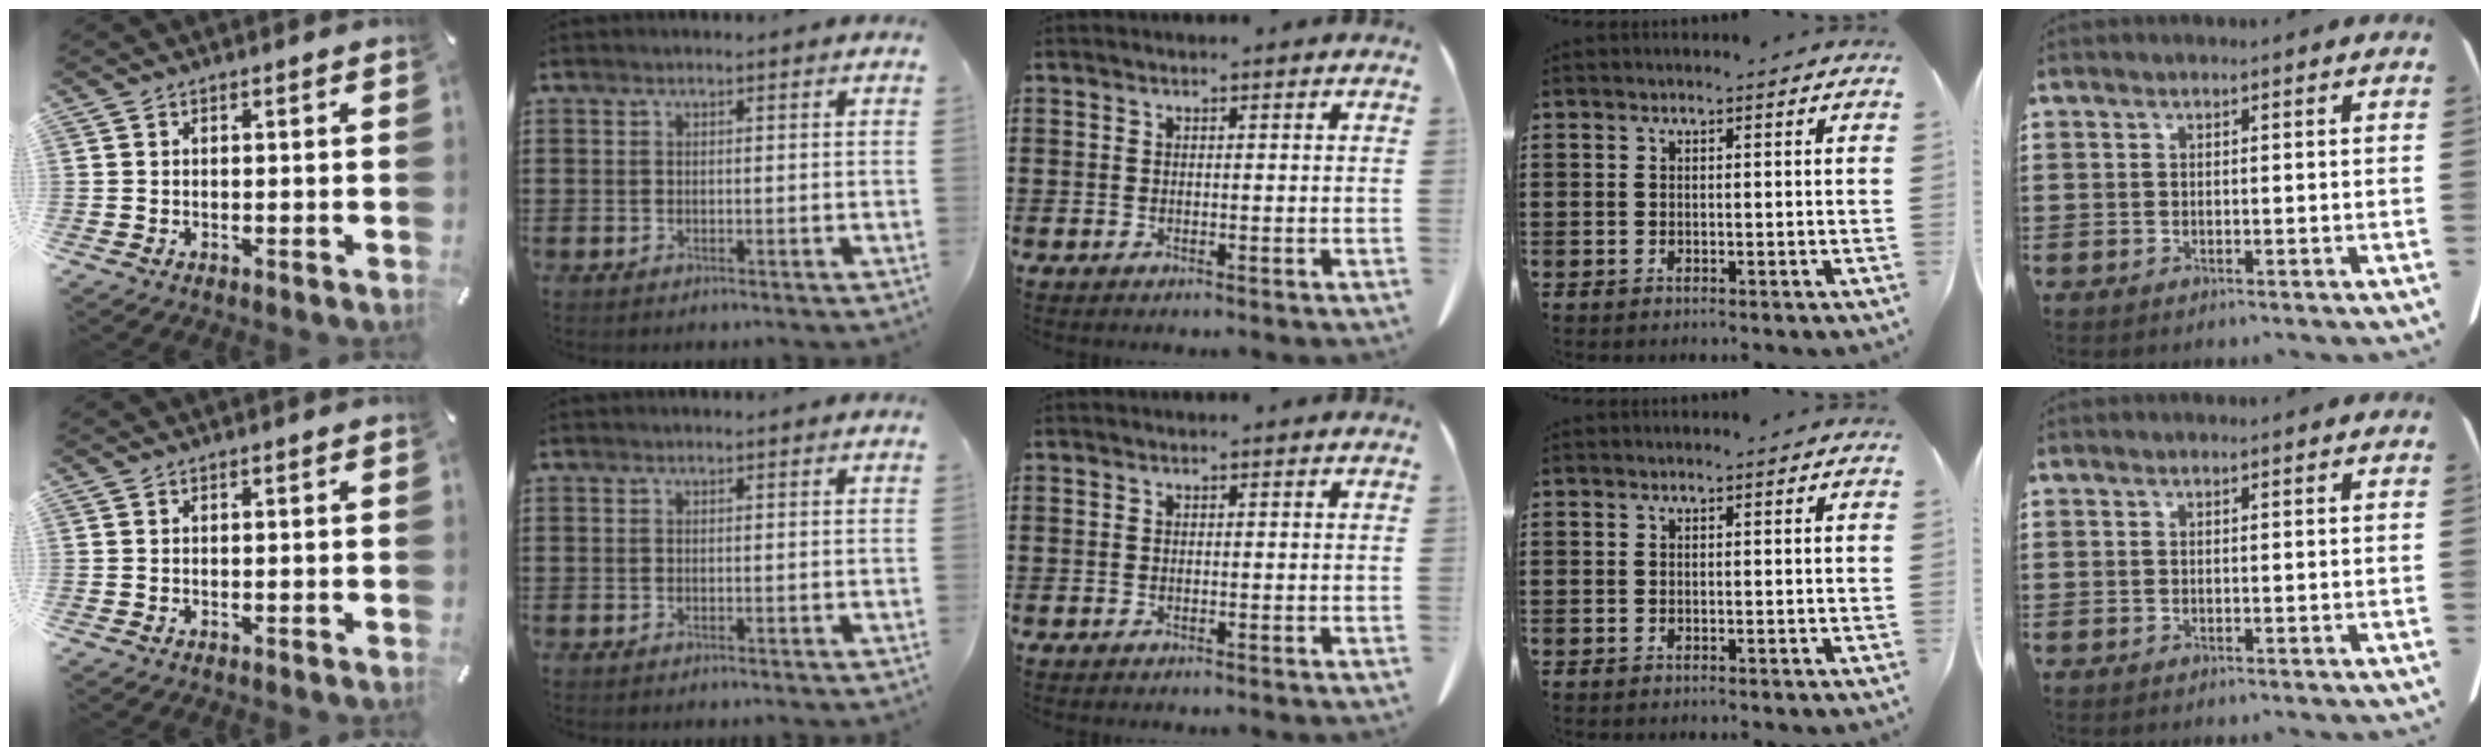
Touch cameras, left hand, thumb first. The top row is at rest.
{}